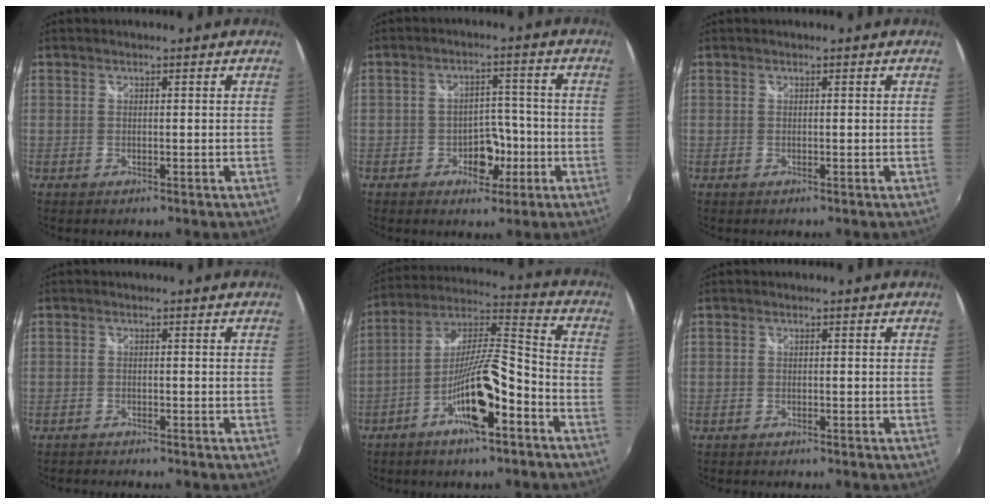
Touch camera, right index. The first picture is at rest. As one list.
[{"total": 6.0, "force": [-2.5, 4.3, 3.3], "torque": [-0.057, 0.007, -0.028]}, {"total": 0.0}, {"total": 2.5, "force": [-2.4, 0.3, 0.4], "torque": [-0.022, -0.012, -0.045]}, {"total": 13.9, "force": [-7.2, 2.7, 11.5], "torque": [-0.218, 0.001, -0.128]}, {"total": 1.3, "force": [-1.3, 0.3, 0.2], "torque": [-0.009, -0.008, -0.023]}]